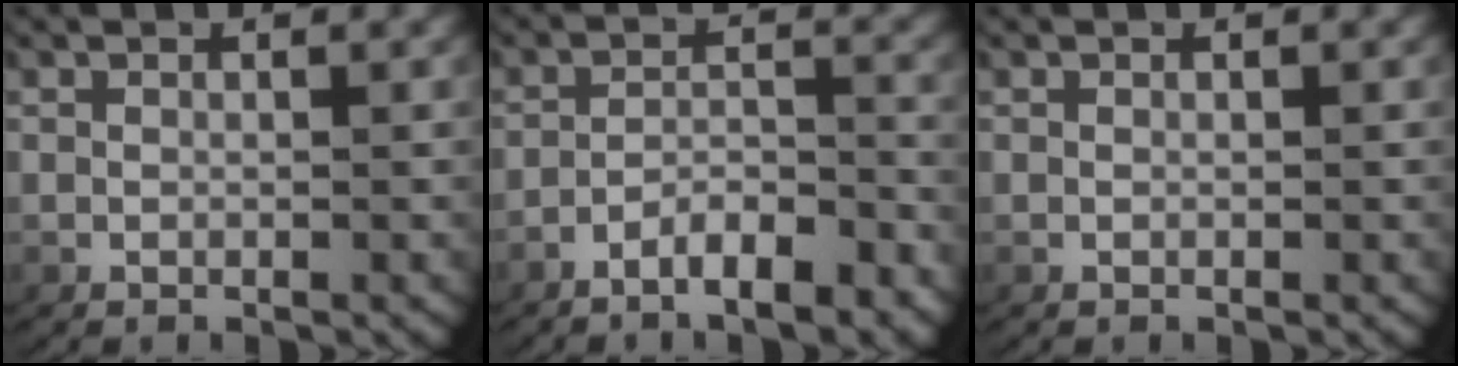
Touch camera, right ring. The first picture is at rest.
{"total": 4.4, "force": [-3.8, 1.2, 1.9], "torque": [-0.026, -0.005, -0.066]}
{"total": 0.0}